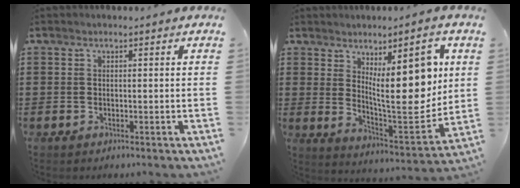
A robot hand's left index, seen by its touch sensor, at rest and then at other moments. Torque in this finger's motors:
{"motor_torque": [2.14, 0.00, 1.05, 0.21]}